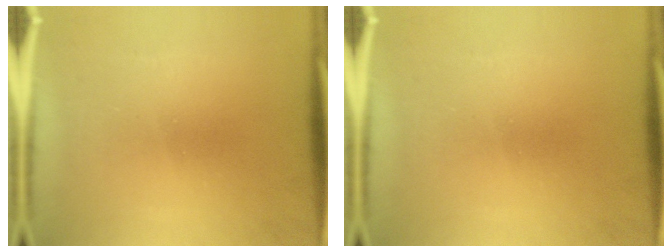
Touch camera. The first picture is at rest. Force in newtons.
{"total": 0.0}